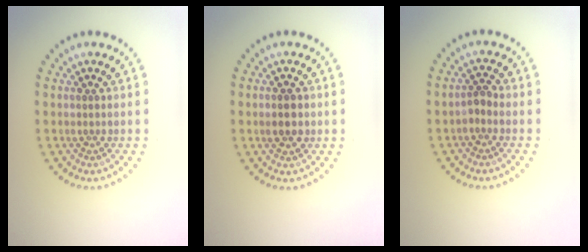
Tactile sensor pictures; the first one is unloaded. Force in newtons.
{"total": 2.7, "press": 2.7, "slide": 0.1}
{"total": 1.2, "press": 1.0, "slide": 0.7}